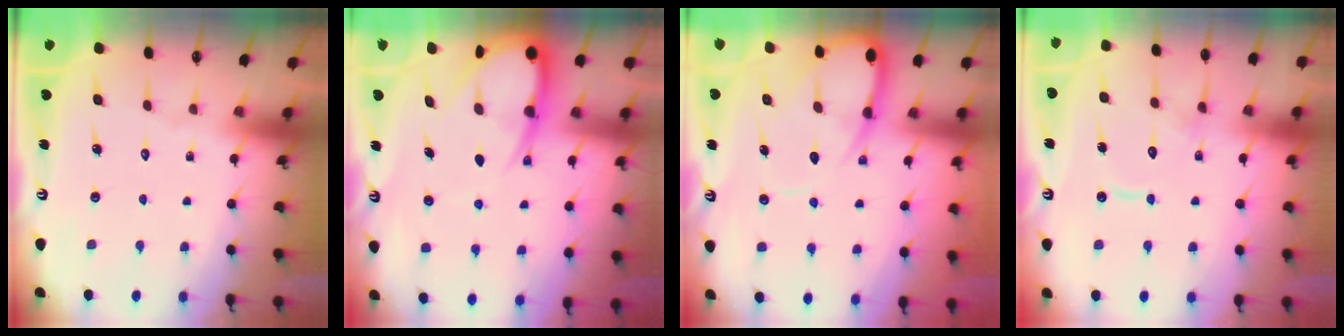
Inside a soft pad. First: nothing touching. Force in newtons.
{"total": 10.1, "press": 10.1, "slide": 1.1}
{"total": 10.3, "press": 10.2, "slide": 1.2}
{"total": 11.1, "press": 11.0, "slide": 0.9}